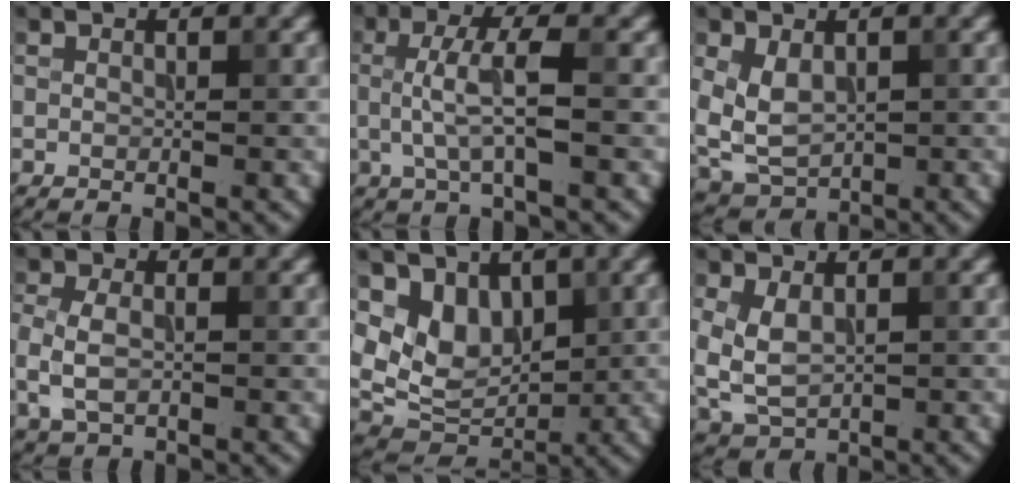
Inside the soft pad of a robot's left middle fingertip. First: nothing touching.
{"total": 4.1, "force": [-0.1, 0.9, 4.0], "torque": [-0.085, 0.005, -0.001]}
{"total": 4.8, "force": [0.3, 3.3, 3.6], "torque": [-0.082, -0.005, 0.011]}
{"total": 3.6, "force": [-0.8, 2.3, 2.7], "torque": [-0.069, -0.003, -0.016]}
{"total": 6.2, "force": [2.2, 4.5, 3.7], "torque": [-0.064, -0.017, 0.037]}
{"total": 4.4, "force": [0.2, 2.9, 3.3], "torque": [-0.080, -0.005, 0.010]}